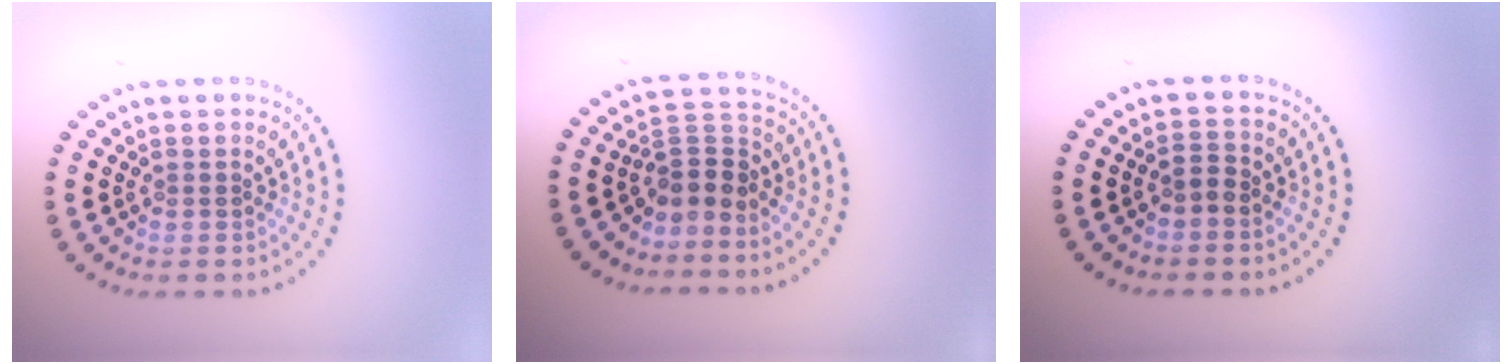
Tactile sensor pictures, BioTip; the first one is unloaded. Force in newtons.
{"total": 2.8, "press": 1.9, "slide": 2.1}
{"total": 1.4, "press": 1.2, "slide": 0.6}